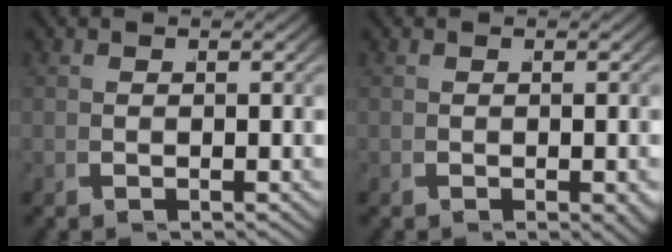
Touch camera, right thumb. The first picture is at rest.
{"total": 1.1, "force": [-0.4, 0.4, 1.0], "torque": [-0.012, -0.003, -0.004]}